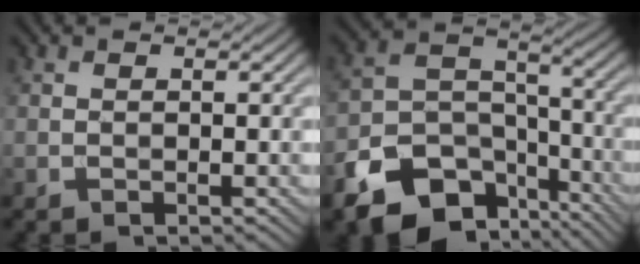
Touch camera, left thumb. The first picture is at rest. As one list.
[{"total": 13.1, "force": [-8.6, 7.9, 5.9], "torque": [-0.130, -0.032, -0.145]}]